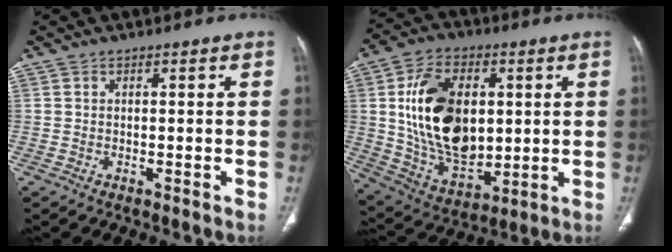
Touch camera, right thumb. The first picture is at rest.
{"total": 20.9, "force": [2.9, 13.2, 15.9], "torque": [-0.250, -0.014, 0.067]}